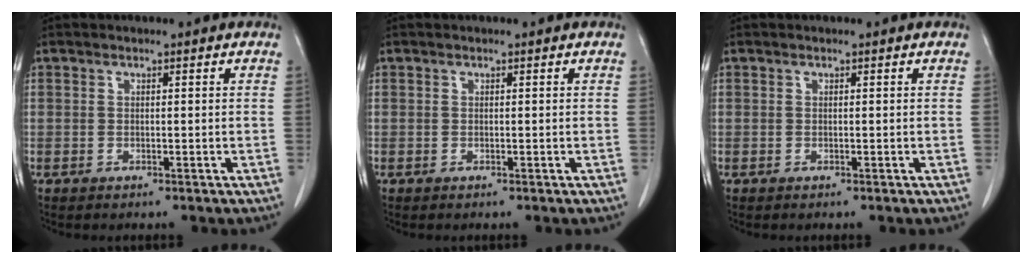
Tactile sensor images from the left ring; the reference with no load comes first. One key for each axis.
{"total": 0.0}
{"total": 0.0}